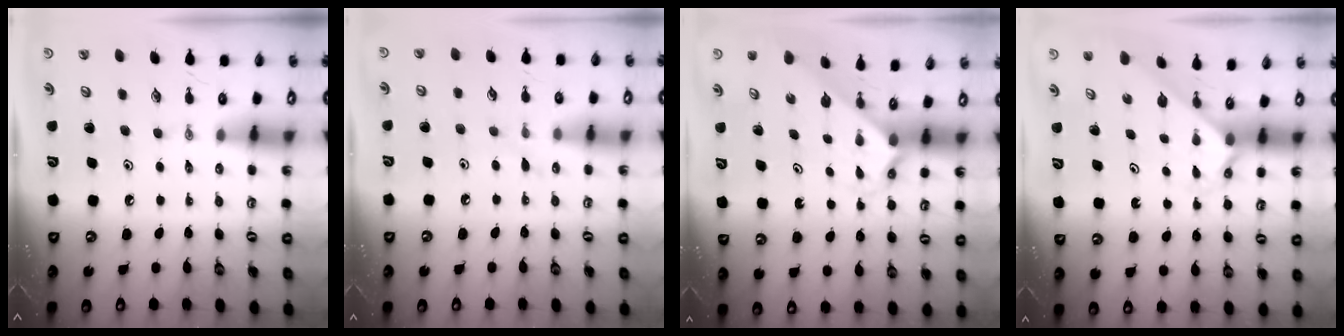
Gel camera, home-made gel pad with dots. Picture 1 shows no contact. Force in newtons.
{"total": 5.7, "press": 5.7, "slide": 0.6}
{"total": 2.2, "press": 2.2, "slide": 0.2}
{"total": 2.3, "press": 2.3, "slide": 0.2}